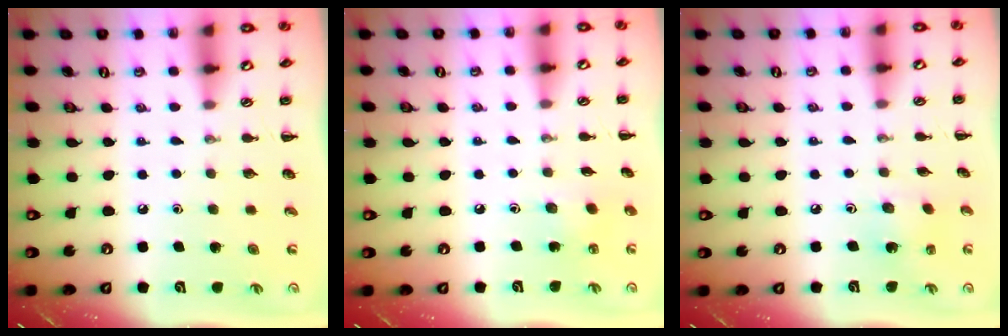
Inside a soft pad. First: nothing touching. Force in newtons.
{"total": 3.3, "press": 3.2, "slide": 1.1}
{"total": 1.4, "press": 1.3, "slide": 0.6}